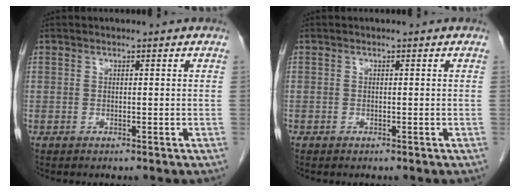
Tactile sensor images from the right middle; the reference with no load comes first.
{"total": 0.0}